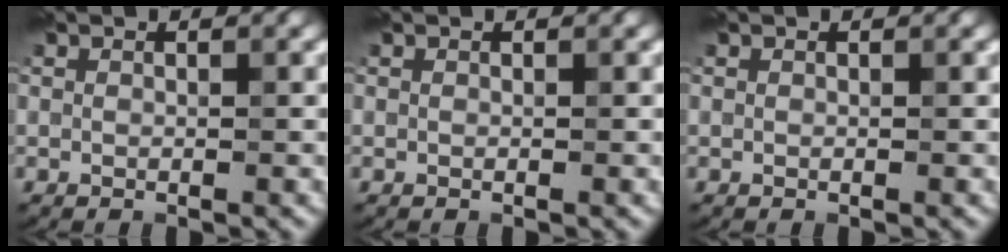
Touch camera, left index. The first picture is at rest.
{"total": 0.0}
{"total": 0.0}